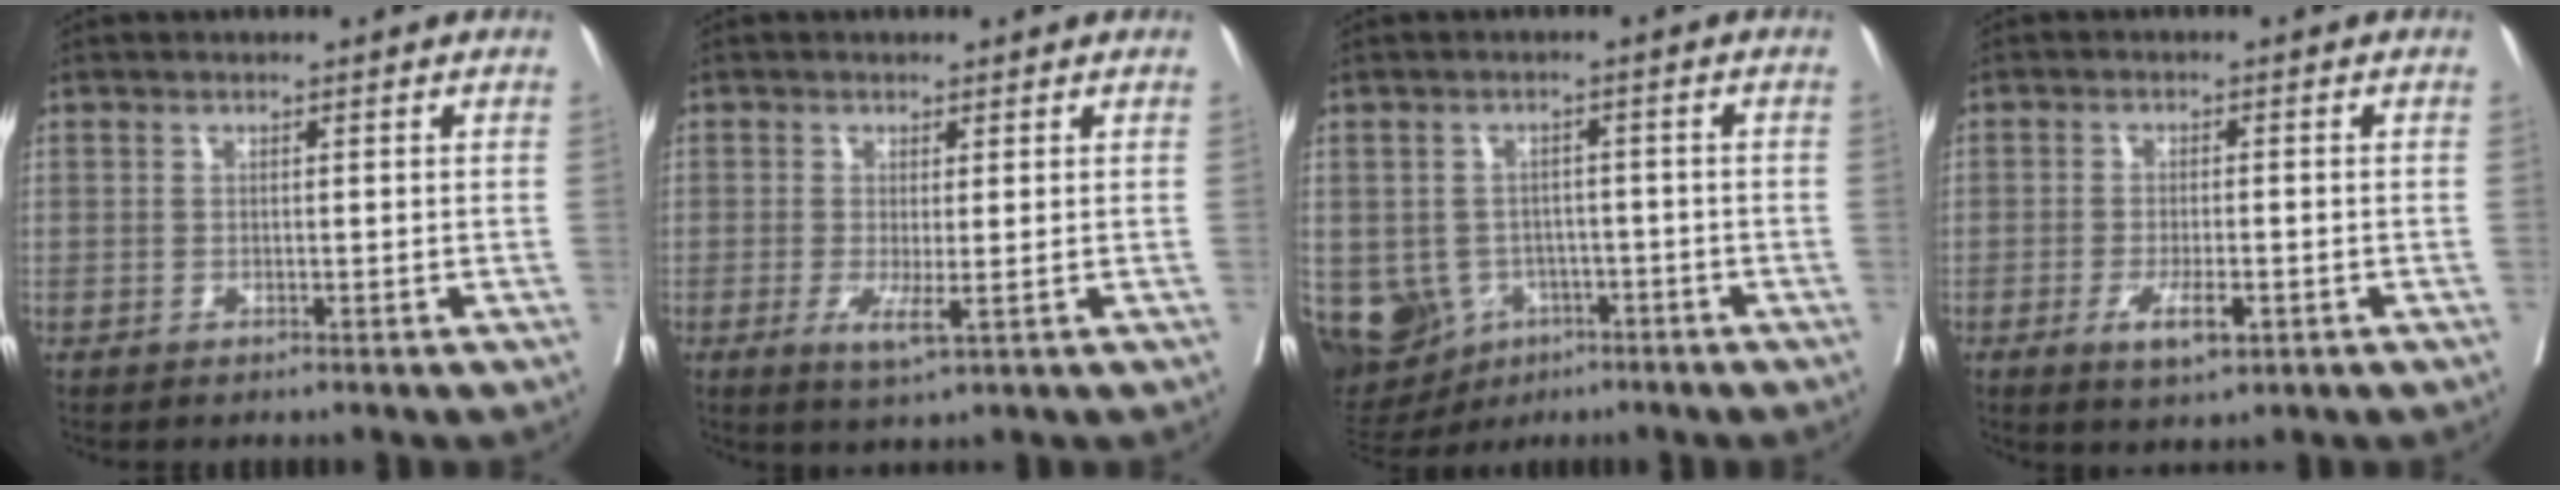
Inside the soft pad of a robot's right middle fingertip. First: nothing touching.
{"total": 2.9, "force": [-0.7, 0.3, 2.8], "torque": [-0.048, -0.010, -0.008]}
{"total": 11.7, "force": [-4.7, 9.7, 4.6], "torque": [-0.108, 0.014, -0.060]}
{"total": 4.6, "force": [-2.0, 1.2, 4.0], "torque": [-0.070, -0.004, -0.027]}